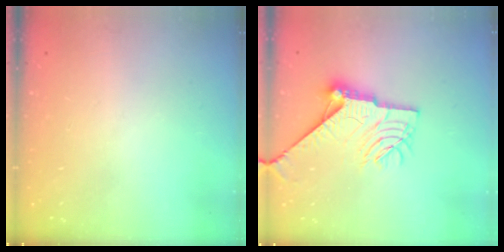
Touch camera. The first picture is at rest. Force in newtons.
{"total": 14.0, "press": 13.9, "slide": 0.9}